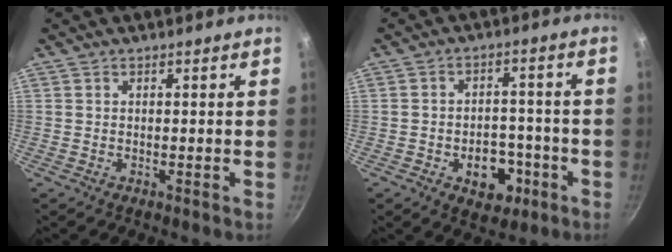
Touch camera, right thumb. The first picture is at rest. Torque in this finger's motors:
{"motor_torque": [-0.29, 0.35, 0.22, 0.24, 0.01]}